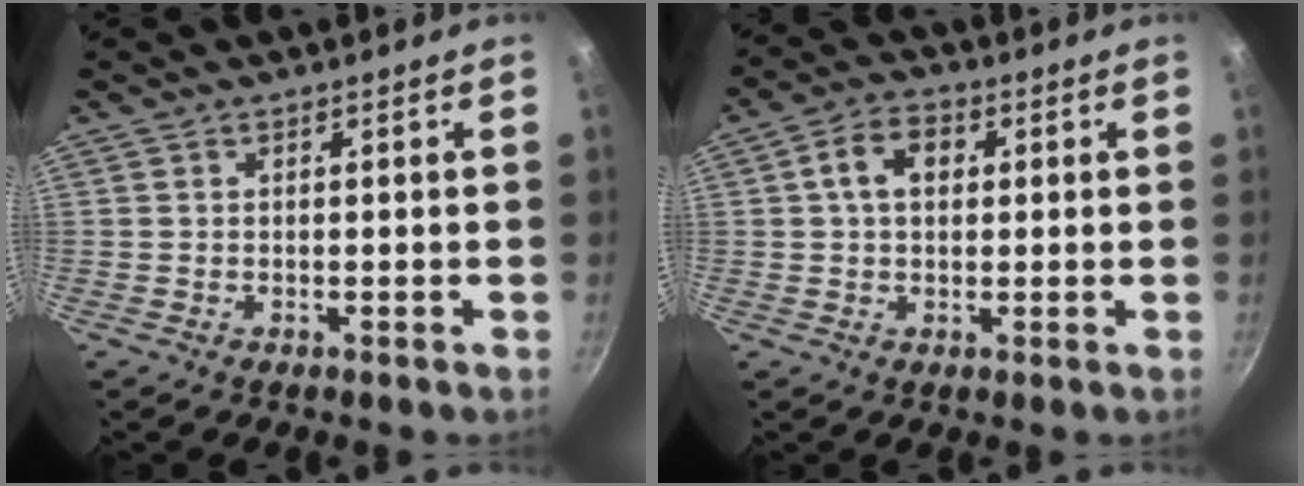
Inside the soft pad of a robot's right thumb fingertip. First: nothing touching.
{"total": 6.8, "force": [1.5, 4.8, 4.6], "torque": [-0.065, 0.012, 0.018]}